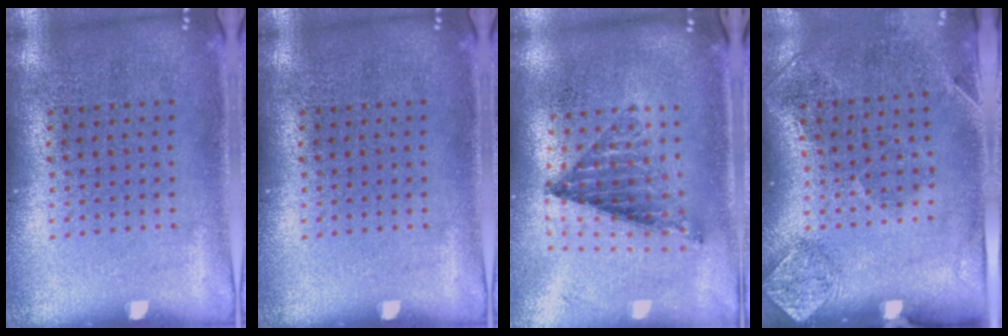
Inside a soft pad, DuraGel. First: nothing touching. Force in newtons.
{"total": 0.0}
{"total": 0.9, "press": 0.9, "slide": 0.0}
{"total": 1.9, "press": 1.1, "slide": 1.5}